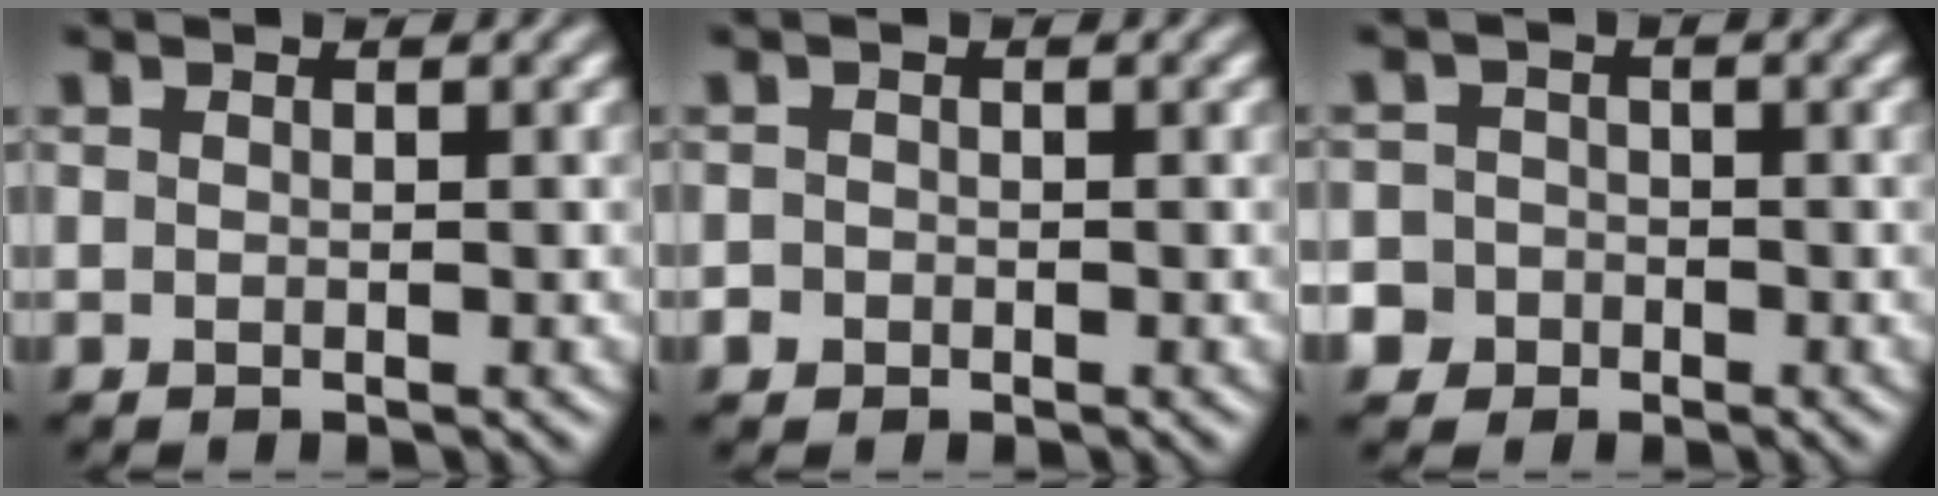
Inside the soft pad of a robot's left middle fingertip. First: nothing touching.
{"total": 1.1, "force": [-0.5, 0.9, 0.2], "torque": [0.003, -0.001, -0.009]}
{"total": 5.2, "force": [-2.6, 4.5, 0.8], "torque": [-0.005, 0.000, -0.068]}